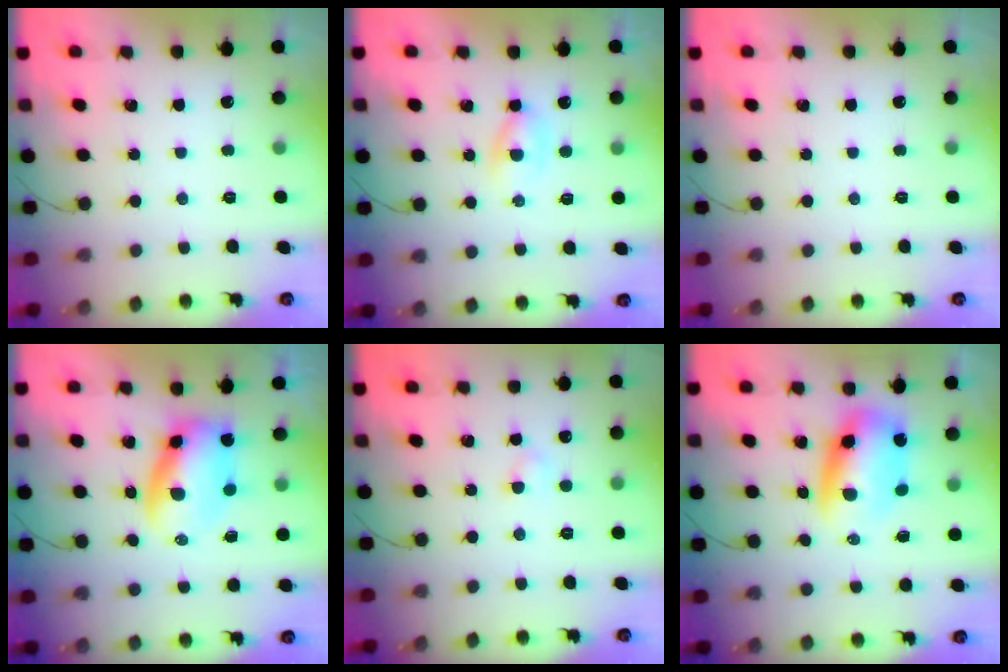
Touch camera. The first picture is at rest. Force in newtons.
{"total": 2.7, "press": 2.5, "slide": 1.1}
{"total": 0.0}
{"total": 5.7, "press": 5.5, "slide": 1.4}
{"total": 2.3, "press": 2.1, "slide": 0.8}
{"total": 8.0, "press": 7.7, "slide": 2.2}